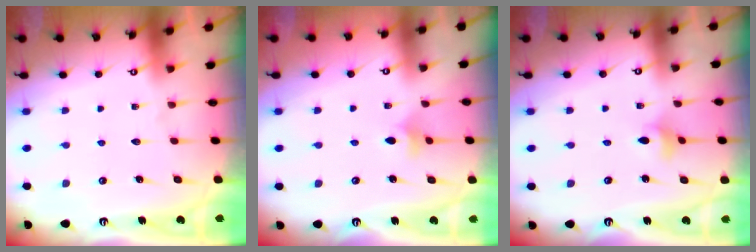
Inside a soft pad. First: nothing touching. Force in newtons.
{"total": 4.0, "press": 4.0, "slide": 0.8}
{"total": 2.4, "press": 2.4, "slide": 0.4}